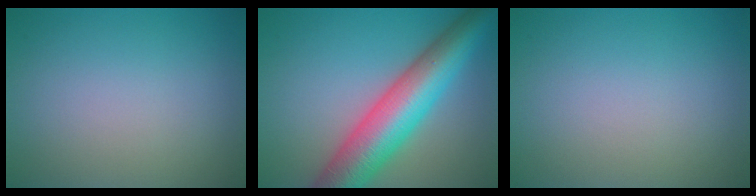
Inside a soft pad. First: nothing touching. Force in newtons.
{"total": 10.2, "press": 10.2, "slide": 0.2}
{"total": 0.0}